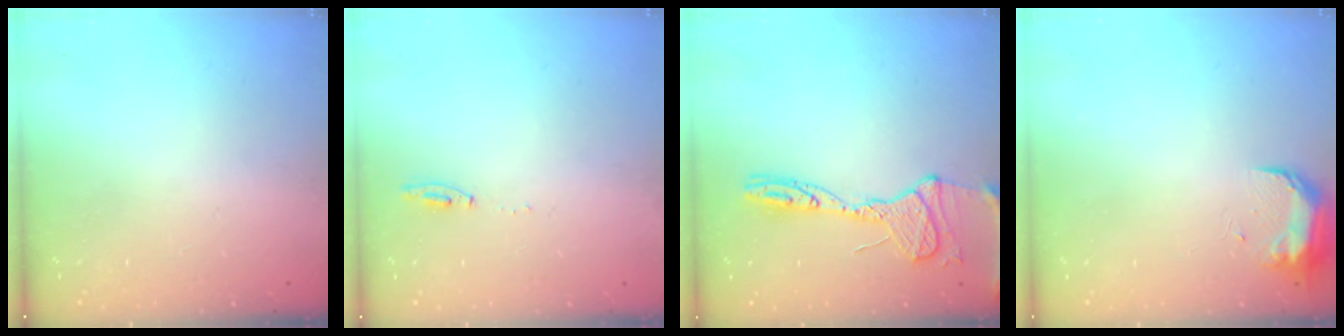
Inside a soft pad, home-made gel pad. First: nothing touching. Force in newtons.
{"total": 4.6, "press": 4.6, "slide": 0.5}
{"total": 15.9, "press": 15.8, "slide": 1.6}
{"total": 8.9, "press": 8.9, "slide": 0.8}